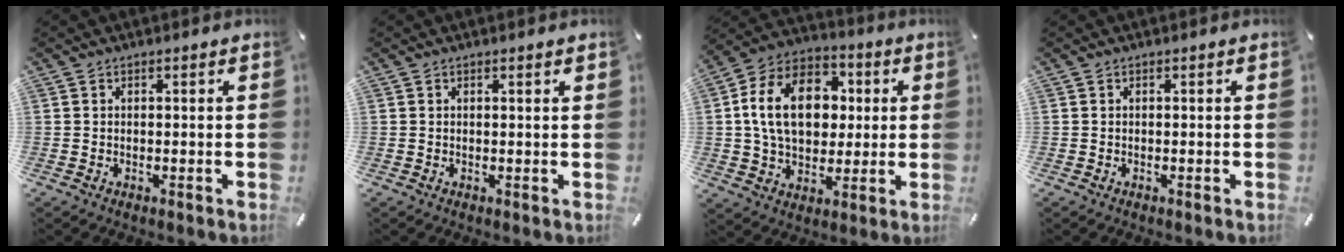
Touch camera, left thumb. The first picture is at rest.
{"total": 0.6, "force": [0.4, 0.0, 0.4], "torque": [-0.007, 0.000, 0.007]}
{"total": 17.9, "force": [2.1, 13.3, 11.9], "torque": [-0.231, 0.010, 0.036]}
{"total": 0.0}